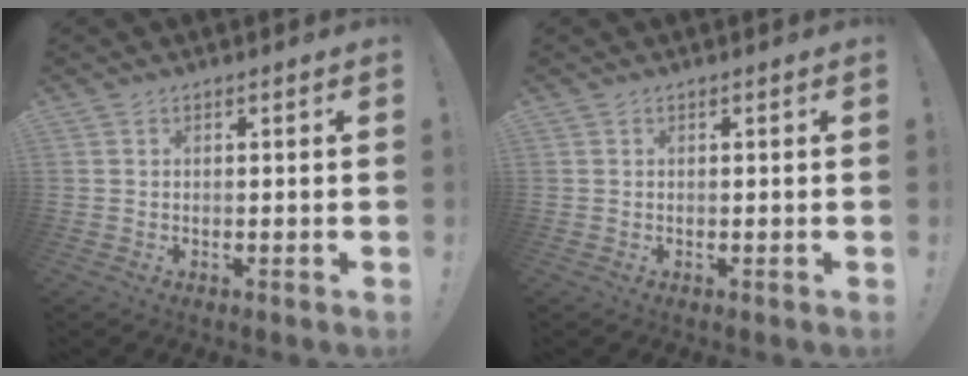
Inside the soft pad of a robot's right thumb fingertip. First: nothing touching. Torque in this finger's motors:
{"motor_torque": [0.00, 0.00, 0.00, 0.00, 0.00]}